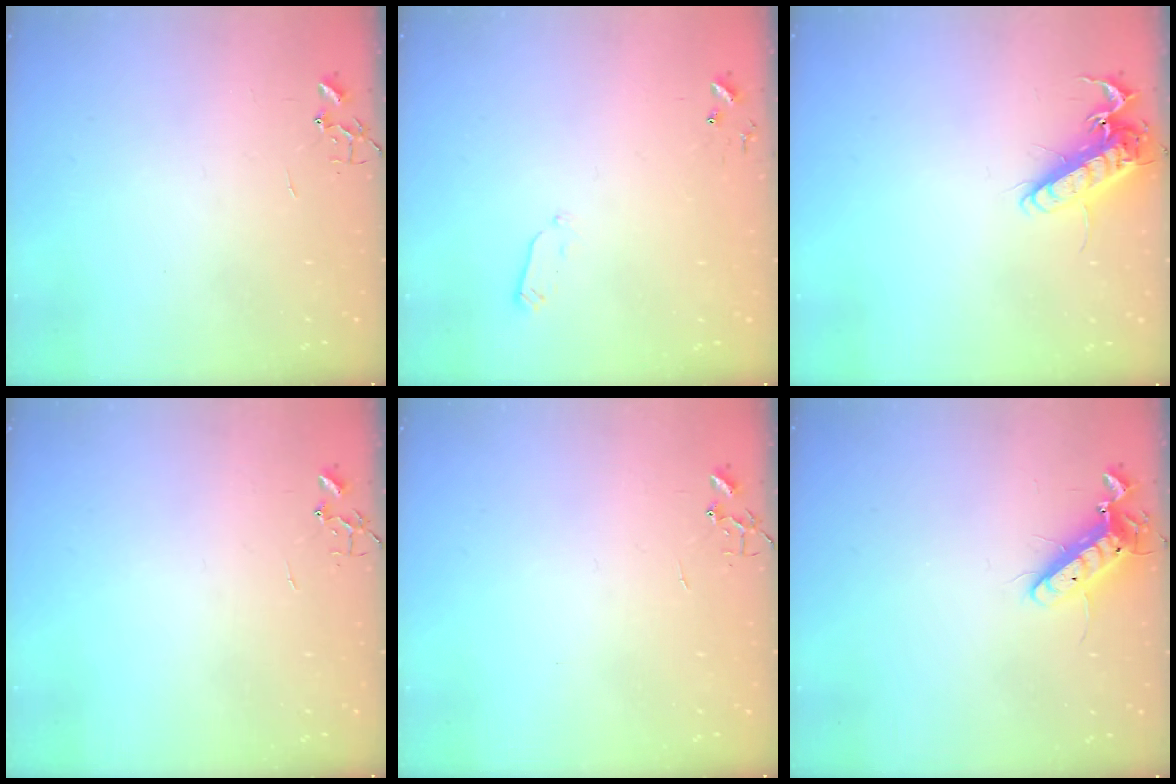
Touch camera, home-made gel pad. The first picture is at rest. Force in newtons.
{"total": 3.7, "press": 3.6, "slide": 0.8}
{"total": 12.8, "press": 12.6, "slide": 2.4}
{"total": 0.0}
{"total": 0.0}
{"total": 11.8, "press": 11.6, "slide": 2.2}